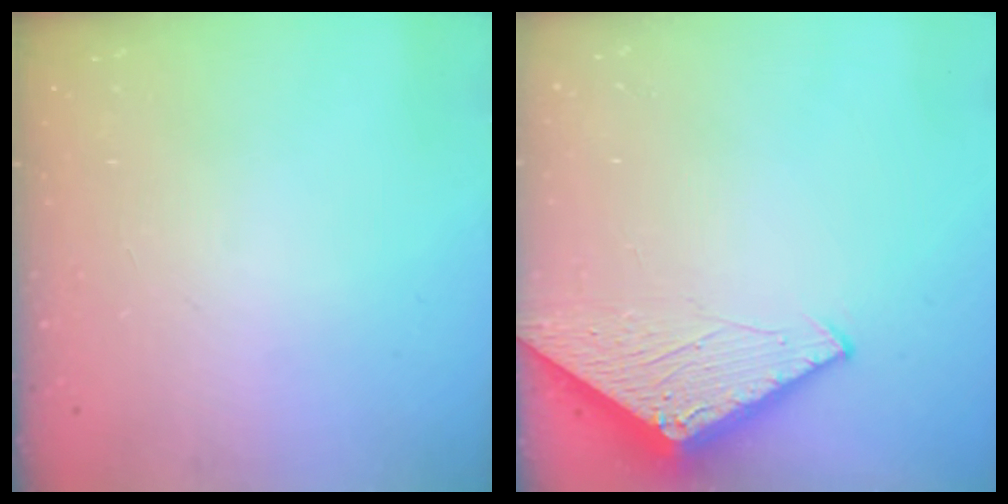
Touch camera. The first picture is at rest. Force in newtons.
{"total": 2.8, "press": 2.8, "slide": 0.2}